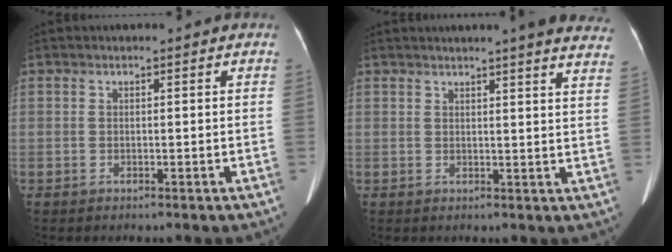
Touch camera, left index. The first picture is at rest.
{"total": 14.6, "force": [13.2, 0.5, 6.2], "torque": [-0.066, -0.029, 0.134]}